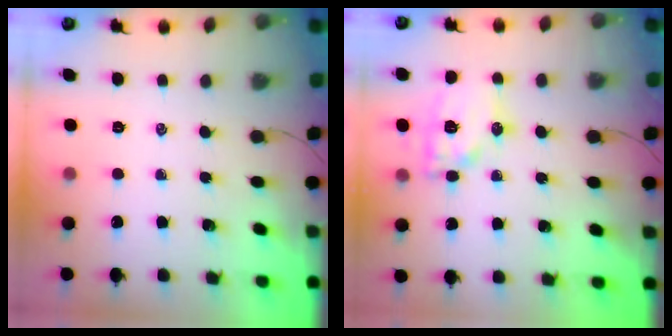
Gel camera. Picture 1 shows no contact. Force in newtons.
{"total": 13.6, "press": 13.6, "slide": 1.0}